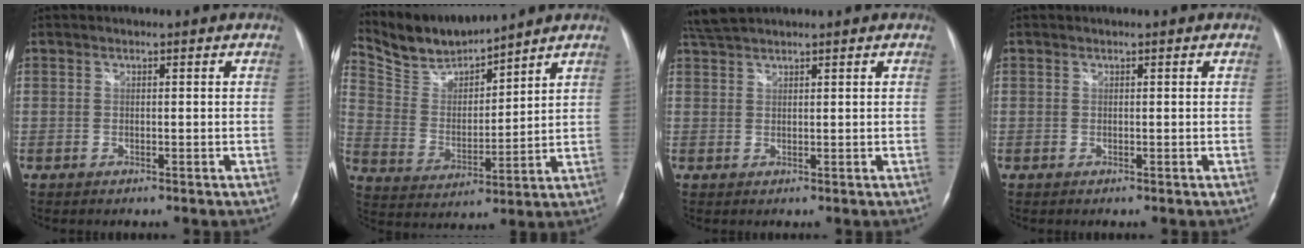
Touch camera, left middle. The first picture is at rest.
{"total": 10.5, "force": [10.3, 1.0, 2.1], "torque": [-0.060, 0.010, 0.213]}
{"total": 3.3, "force": [3.2, 0.2, 1.0], "torque": [-0.031, 0.018, 0.068]}
{"total": 0.0}